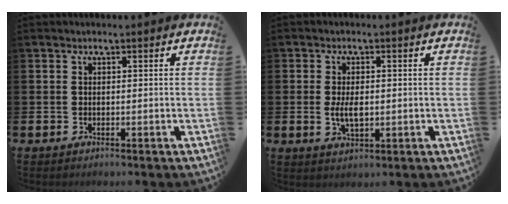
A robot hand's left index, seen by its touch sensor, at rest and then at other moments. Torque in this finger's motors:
{"motor_torque": [0.88, 0.17, 0.07, 0.13]}